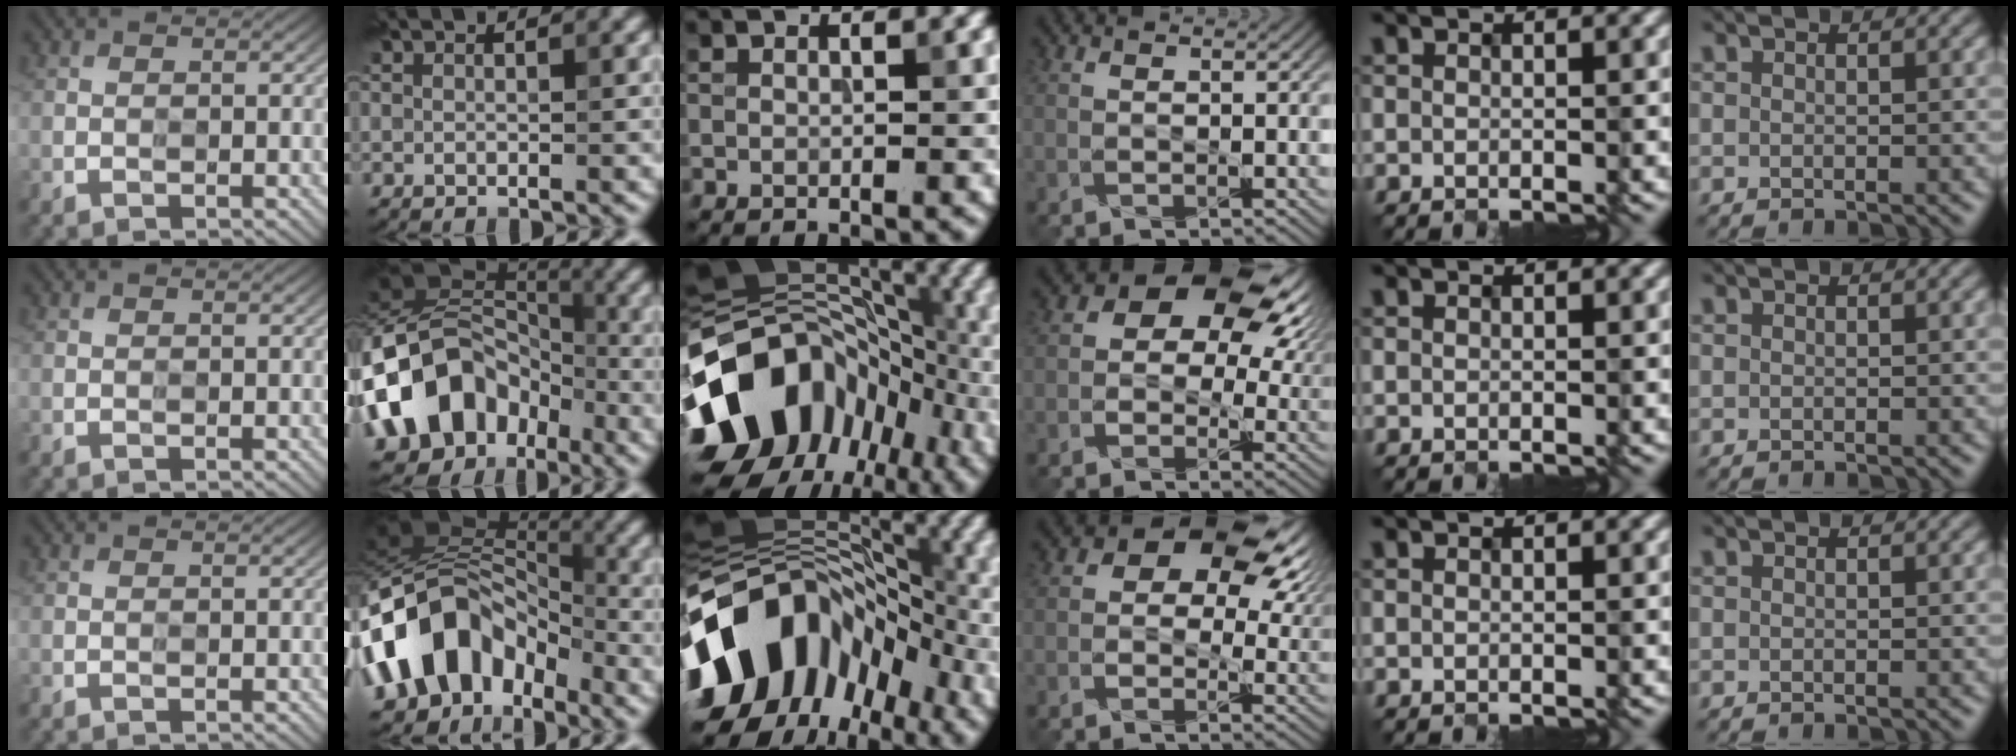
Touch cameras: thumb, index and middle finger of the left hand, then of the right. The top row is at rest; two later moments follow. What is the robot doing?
{"motion": "extract", "object": "drawer"}